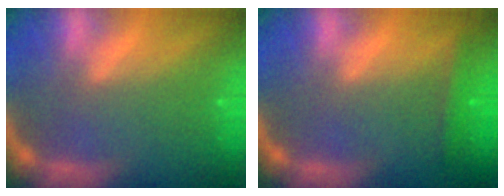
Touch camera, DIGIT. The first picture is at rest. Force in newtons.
{"total": 1.9}